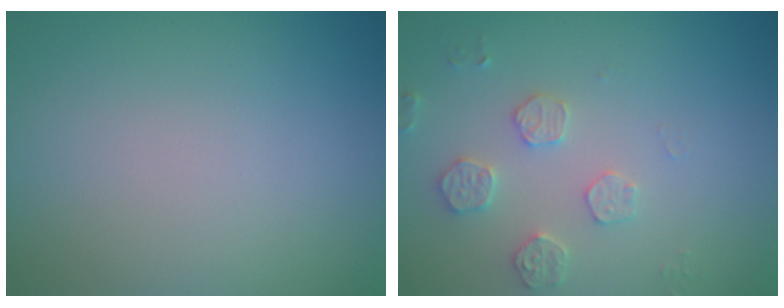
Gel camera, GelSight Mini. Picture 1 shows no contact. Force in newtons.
{"total": 2.5, "press": 2.5, "slide": 0.5}